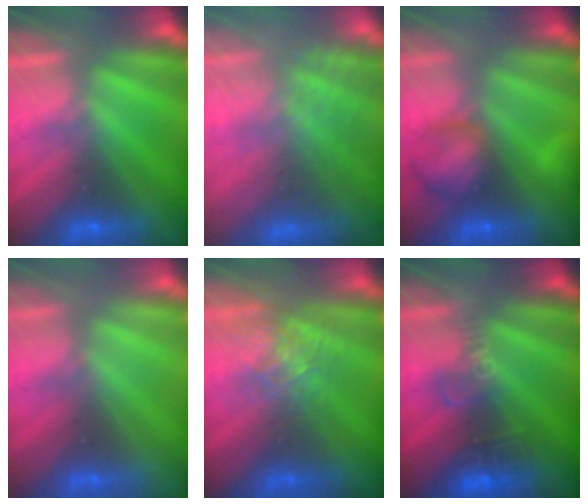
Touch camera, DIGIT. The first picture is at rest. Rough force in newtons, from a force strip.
{"total": 8.9}
{"total": 7.9}
{"total": 2.9}
{"total": 2.7}
{"total": 2.7}